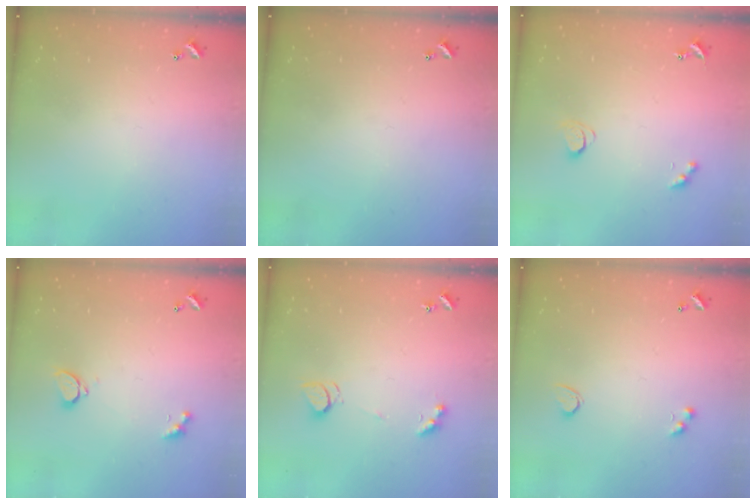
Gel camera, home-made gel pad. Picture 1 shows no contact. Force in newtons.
{"total": 0.0}
{"total": 1.7, "press": 1.7, "slide": 0.3}
{"total": 2.1, "press": 1.8, "slide": 1.0}
{"total": 2.2, "press": 2.2, "slide": 0.4}
{"total": 1.9, "press": 1.5, "slide": 1.1}